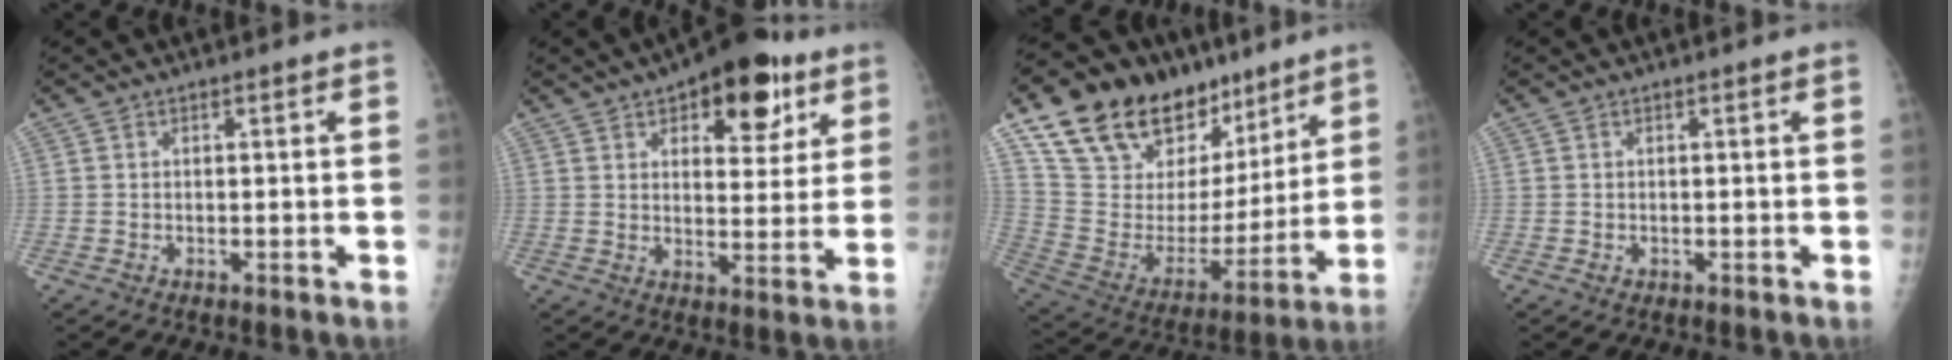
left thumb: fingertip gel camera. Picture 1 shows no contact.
{"total": 14.8, "force": [8.0, 7.2, 10.2], "torque": [-0.089, -0.024, 0.111]}
{"total": 27.7, "force": [18.0, 14.8, 14.9], "torque": [-0.217, -0.034, 0.315]}
{"total": 0.0}